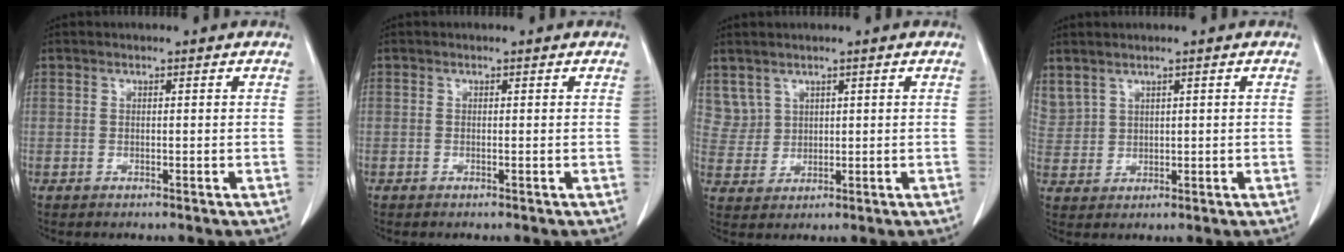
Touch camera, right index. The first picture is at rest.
{"total": 0.0}
{"total": 4.0, "force": [2.7, 3.0, 0.0], "torque": [0.004, 0.005, 0.062]}
{"total": 5.5, "force": [3.4, 3.8, 1.9], "torque": [-0.056, 0.013, 0.087]}